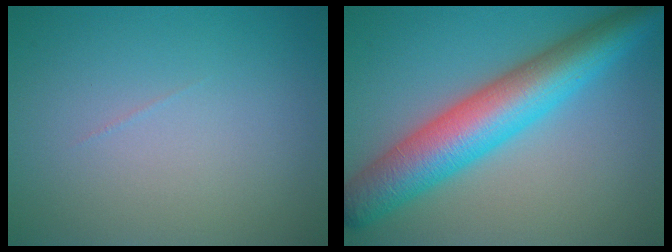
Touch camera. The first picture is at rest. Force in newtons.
{"total": 9.2, "press": 9.2, "slide": 0.1}